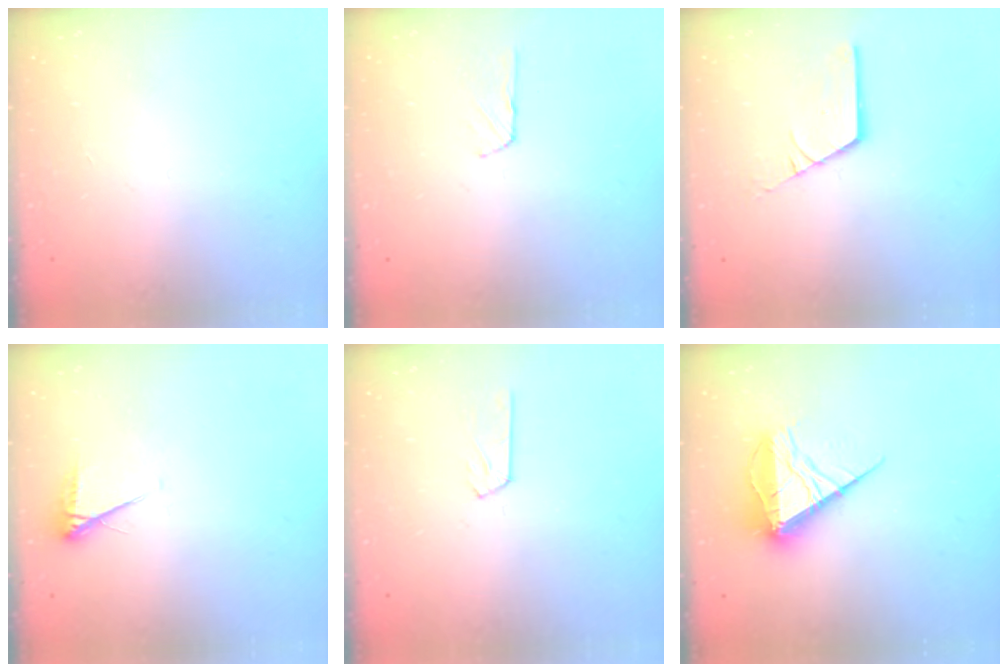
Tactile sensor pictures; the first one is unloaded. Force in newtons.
{"total": 3.2, "press": 3.2, "slide": 0.2}
{"total": 2.6, "press": 2.6, "slide": 0.2}
{"total": 4.3, "press": 4.2, "slide": 0.6}
{"total": 4.8, "press": 4.8, "slide": 0.5}
{"total": 14.9, "press": 14.9, "slide": 0.5}